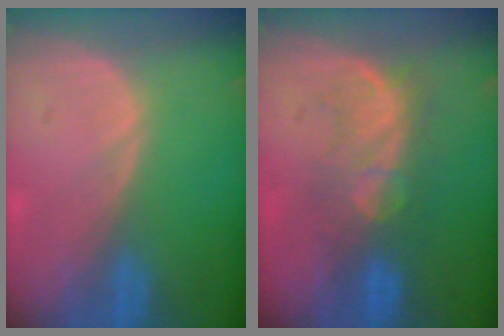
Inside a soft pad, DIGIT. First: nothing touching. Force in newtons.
{"total": 7.6, "press": 7.3, "slide": 2.1}